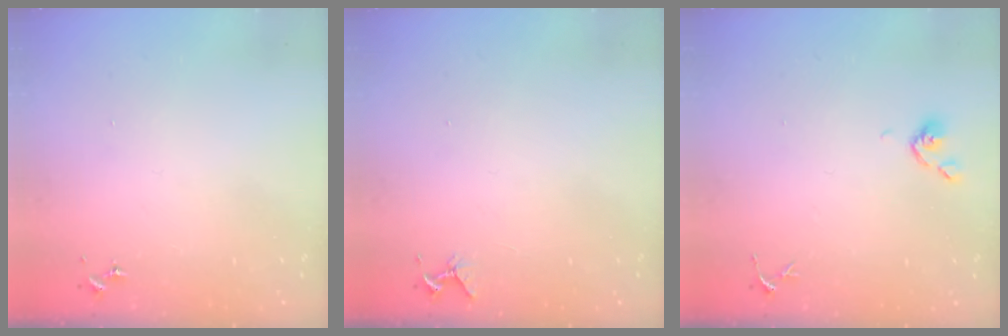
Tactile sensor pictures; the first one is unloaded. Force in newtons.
{"total": 4.2, "press": 4.2, "slide": 0.4}
{"total": 5.3, "press": 5.2, "slide": 0.8}